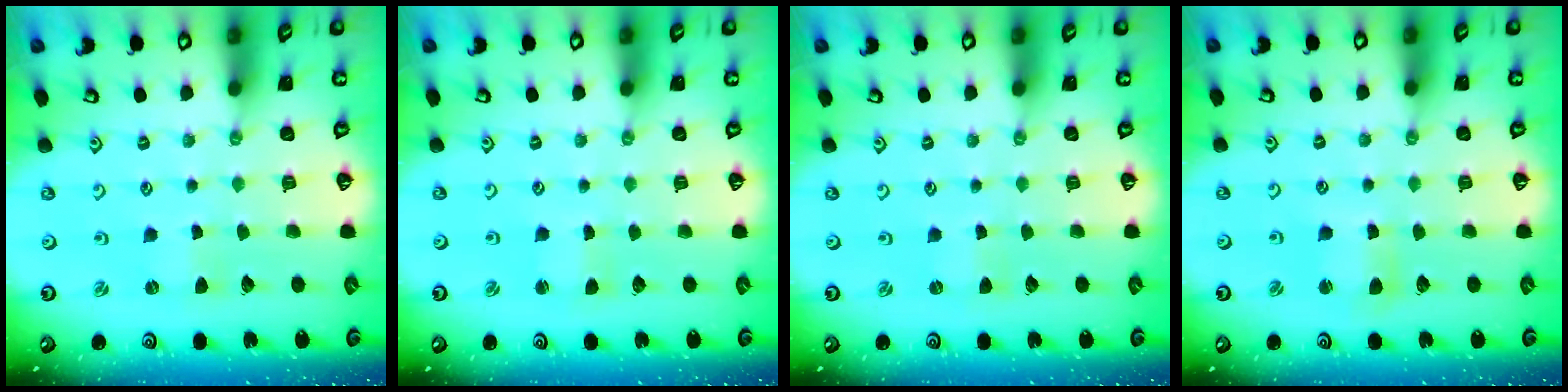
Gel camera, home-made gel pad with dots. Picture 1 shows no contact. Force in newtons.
{"total": 0.7, "press": 0.7, "slide": 0.2}
{"total": 0.0}
{"total": 3.4, "press": 3.3, "slide": 0.4}